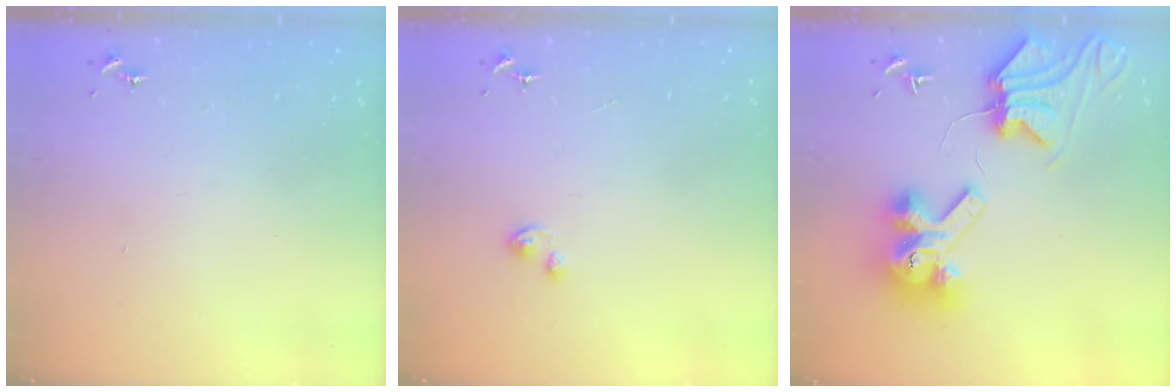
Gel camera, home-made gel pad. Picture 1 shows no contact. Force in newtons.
{"total": 1.9, "press": 1.9, "slide": 0.1}
{"total": 12.7, "press": 12.7, "slide": 1.3}